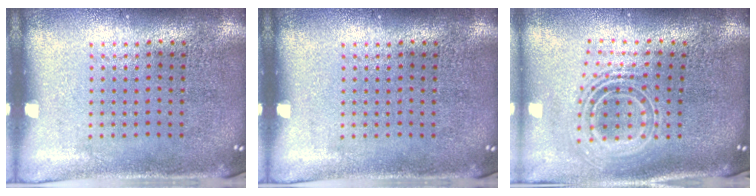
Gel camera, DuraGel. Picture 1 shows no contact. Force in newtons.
{"total": 0.0}
{"total": 2.3, "press": 1.7, "slide": 1.6}